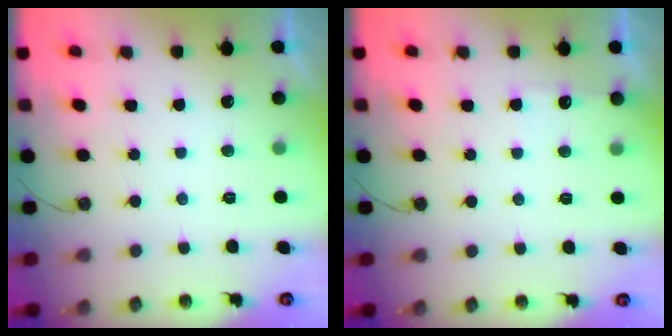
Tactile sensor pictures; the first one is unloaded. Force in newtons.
{"total": 3.8, "press": 3.8, "slide": 0.5}